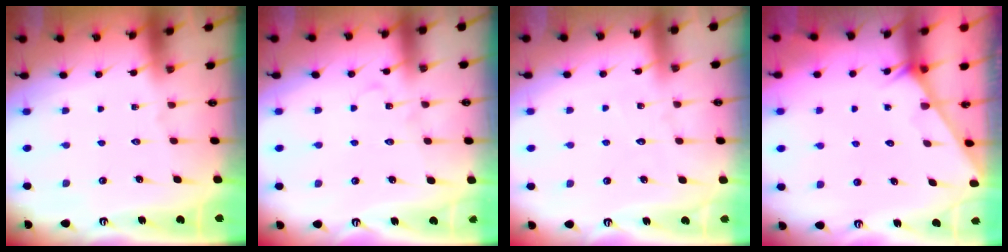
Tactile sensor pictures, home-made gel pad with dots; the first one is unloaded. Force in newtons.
{"total": 6.6, "press": 6.6, "slide": 0.4}
{"total": 3.1, "press": 3.1, "slide": 0.2}
{"total": 1.5, "press": 1.4, "slide": 0.1}